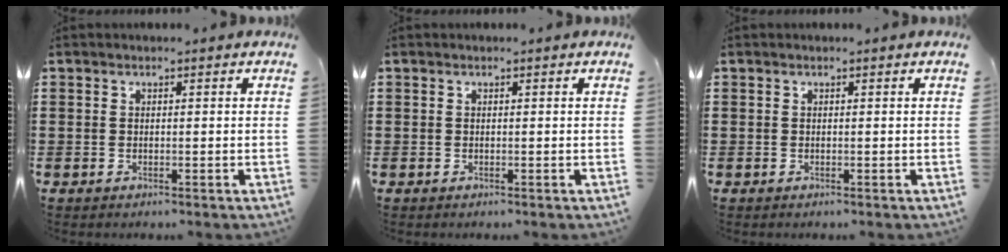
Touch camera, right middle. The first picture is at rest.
{"total": 0.0}
{"total": 0.0}